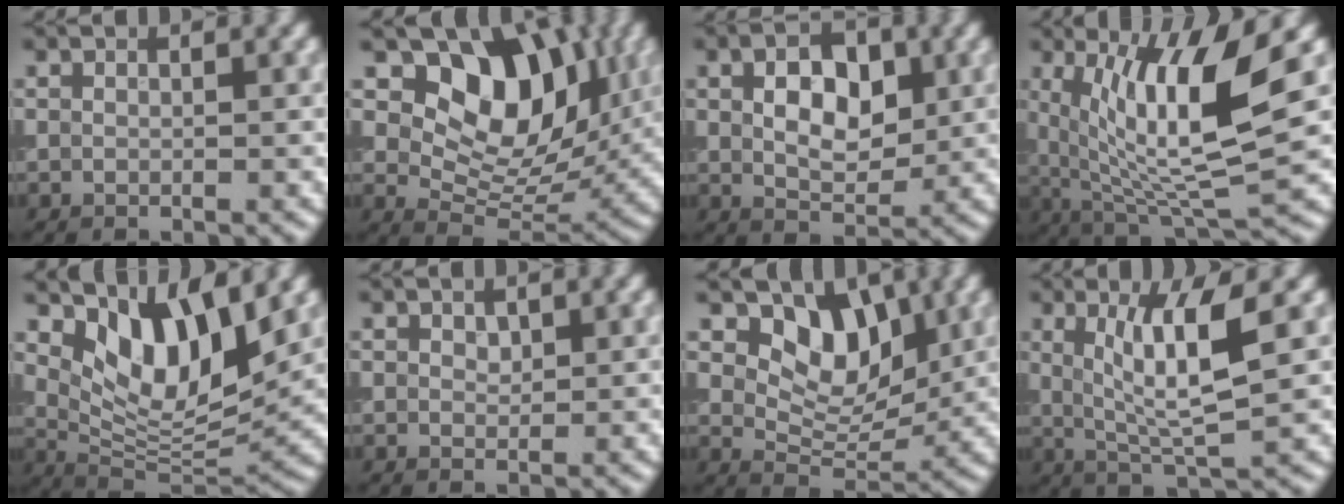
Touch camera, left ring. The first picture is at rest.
{"total": 10.1, "force": [3.7, 6.6, 6.7], "torque": [-0.087, -0.009, 0.056]}
{"total": 5.0, "force": [1.0, 3.1, 3.8], "torque": [-0.062, 0.001, 0.014]}
{"total": 11.1, "force": [2.8, 2.8, 10.3], "torque": [-0.183, -0.009, 0.058]}
{"total": 8.0, "force": [4.2, 3.2, 6.1], "torque": [-0.106, -0.017, 0.077]}
{"total": 0.7, "force": [0.4, 0.5, 0.3], "torque": [-0.005, -0.003, 0.008]}
{"total": 5.5, "force": [2.6, 3.5, 3.4], "torque": [-0.048, -0.013, 0.036]}
{"total": 6.2, "force": [1.7, 1.1, 5.9], "torque": [-0.107, -0.007, 0.034]}